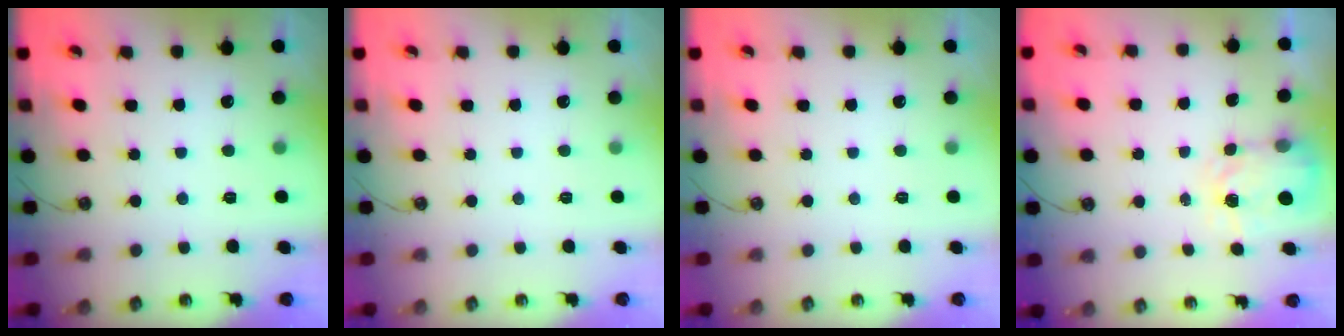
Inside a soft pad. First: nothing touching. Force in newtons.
{"total": 0.0}
{"total": 0.0}
{"total": 3.9, "press": 3.8, "slide": 0.6}